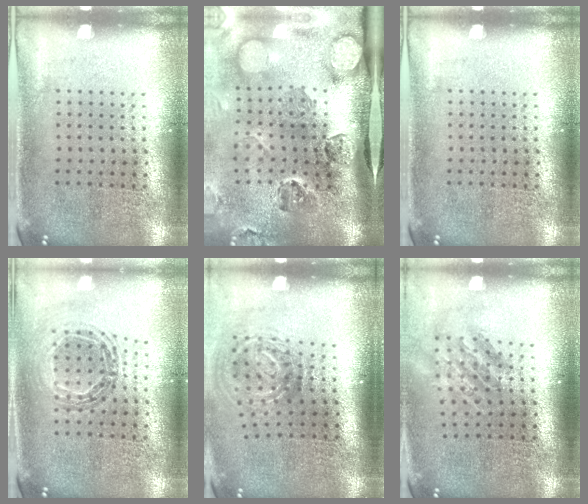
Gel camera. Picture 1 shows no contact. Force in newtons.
{"total": 4.8, "press": 3.5, "slide": 3.4}
{"total": 0.0}
{"total": 0.9, "press": 0.9, "slide": 0.1}
{"total": 2.0, "press": 1.2, "slide": 1.6}
{"total": 1.6, "press": 1.2, "slide": 1.1}